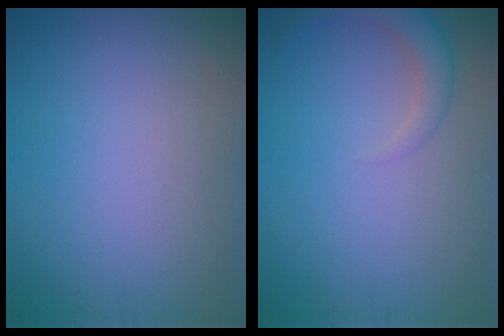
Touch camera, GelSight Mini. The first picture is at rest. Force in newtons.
{"total": 2.6, "press": 2.5, "slide": 0.2}